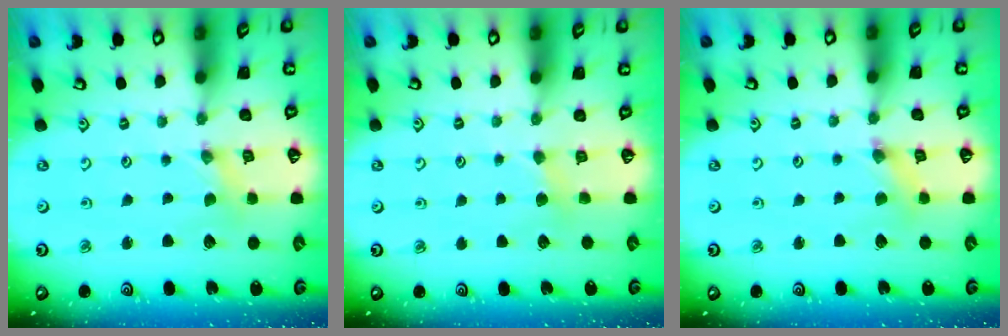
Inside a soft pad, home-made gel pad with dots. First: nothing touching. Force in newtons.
{"total": 3.0, "press": 3.0, "slide": 0.2}
{"total": 2.3, "press": 2.3, "slide": 0.4}